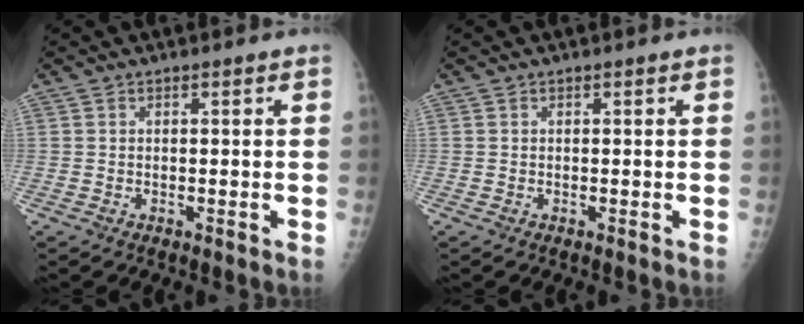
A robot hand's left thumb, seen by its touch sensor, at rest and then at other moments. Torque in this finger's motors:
{"motor_torque": [0.00, 0.00, -0.01, -0.01, 0.00]}